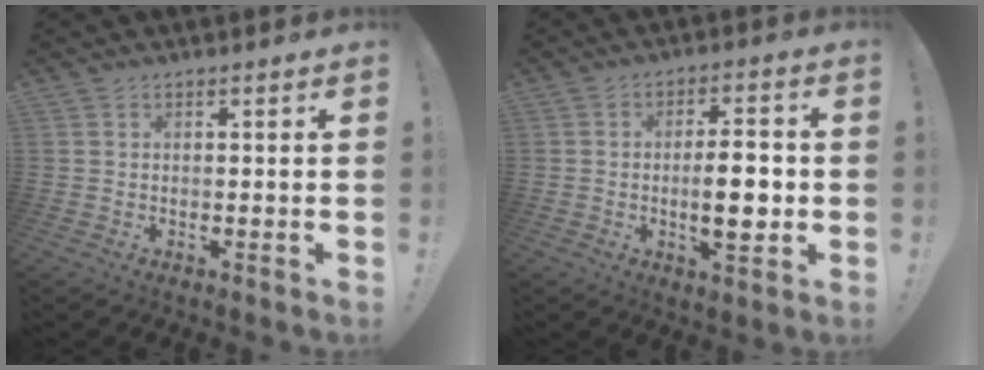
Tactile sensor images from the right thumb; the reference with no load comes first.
{"total": 10.0, "force": [-1.4, 3.5, 9.3], "torque": [-0.135, -0.004, -0.031]}